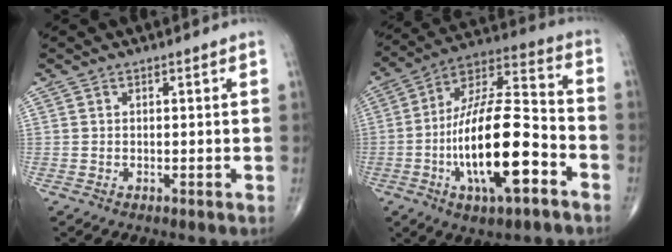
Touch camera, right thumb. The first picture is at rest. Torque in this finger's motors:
{"motor_torque": [2.29, 1.85, 1.90, -0.87, 0.33]}